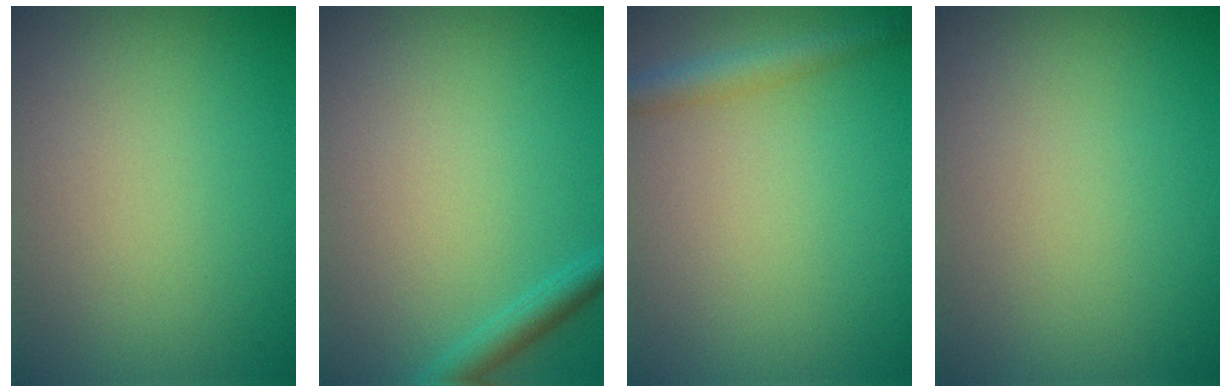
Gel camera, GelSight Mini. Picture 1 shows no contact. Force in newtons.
{"total": 1.8, "press": 1.8, "slide": 0.1}
{"total": 2.7, "press": 2.7, "slide": 0.1}
{"total": 0.0}